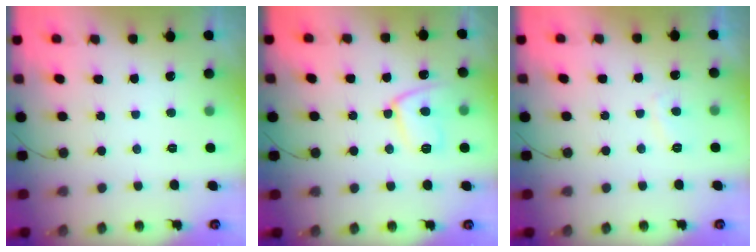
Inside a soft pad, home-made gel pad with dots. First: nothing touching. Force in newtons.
{"total": 10.3, "press": 10.3, "slide": 0.8}
{"total": 2.7, "press": 2.5, "slide": 0.8}